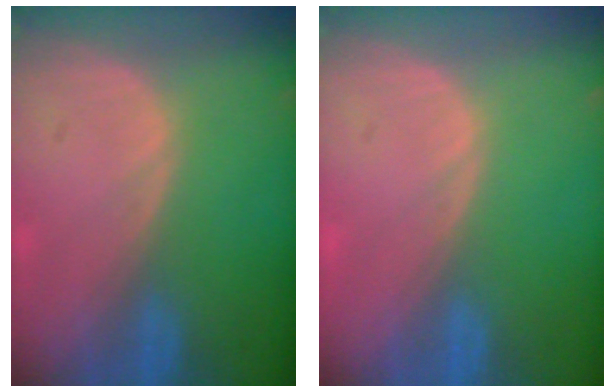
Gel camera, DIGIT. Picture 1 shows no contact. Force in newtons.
{"total": 0.0}